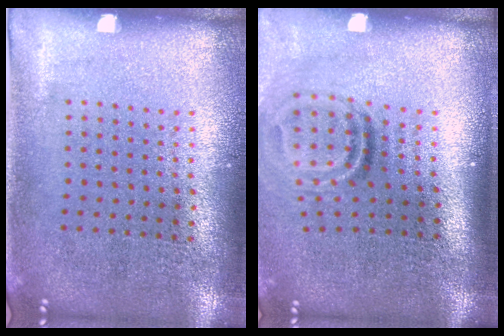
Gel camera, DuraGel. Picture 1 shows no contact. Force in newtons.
{"total": 1.9, "press": 1.1, "slide": 1.6}